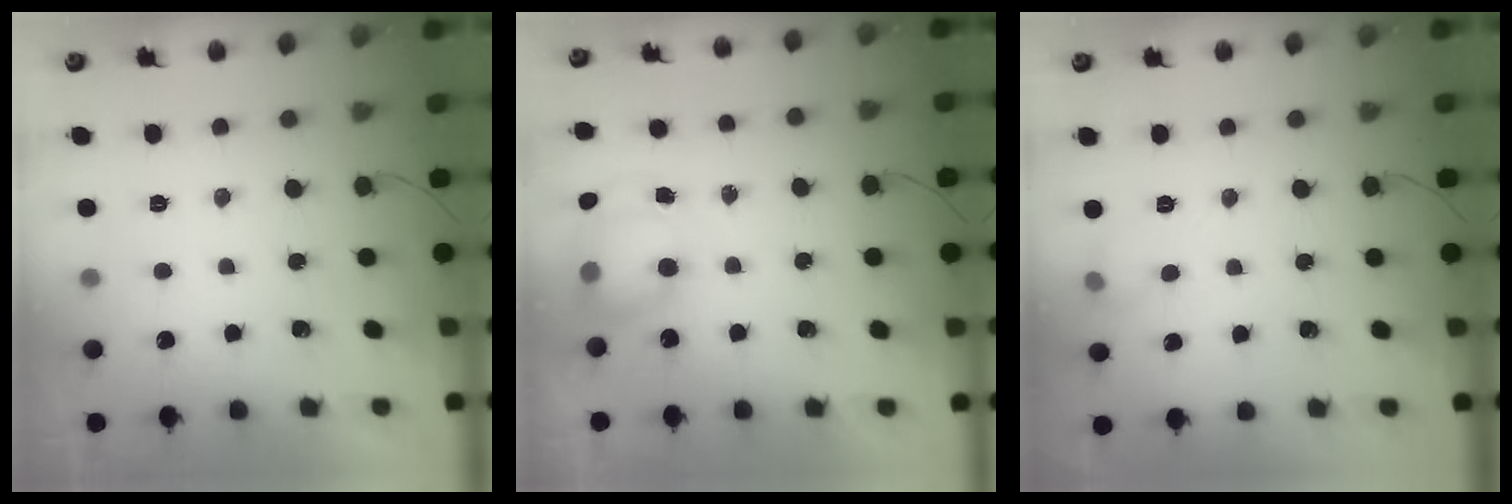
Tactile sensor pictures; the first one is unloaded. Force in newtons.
{"total": 7.6, "press": 7.4, "slide": 1.4}
{"total": 5.0, "press": 4.7, "slide": 1.6}